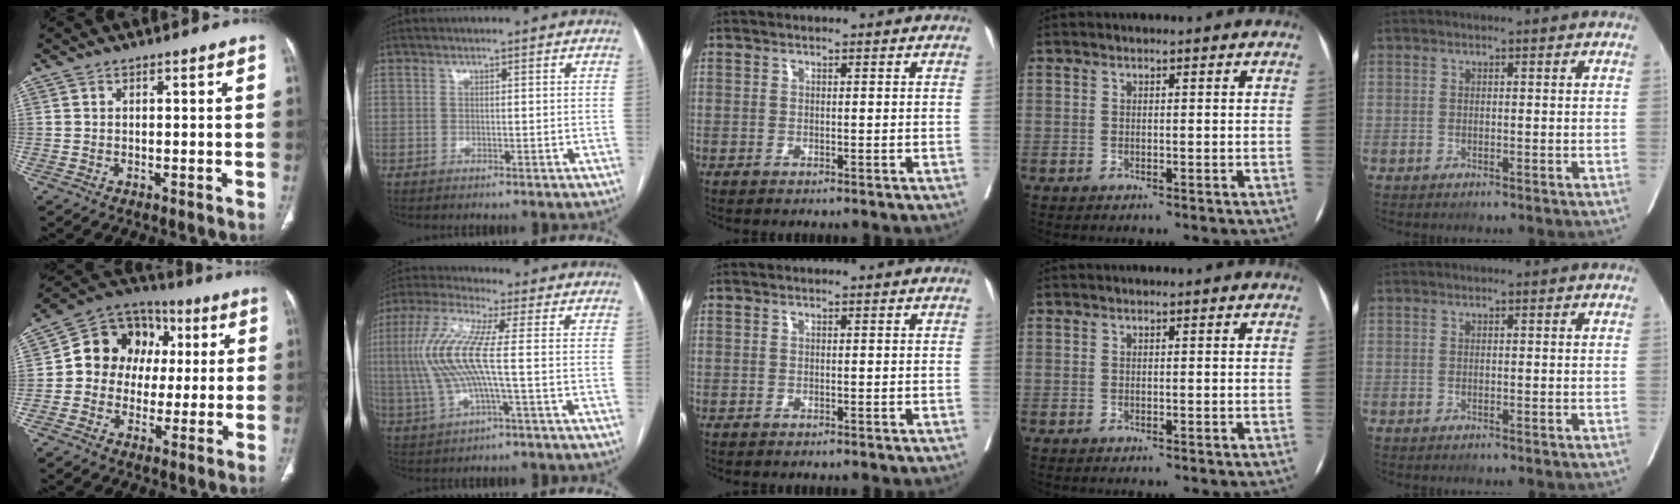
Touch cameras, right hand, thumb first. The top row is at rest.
{"thumb": {"total": 14.2, "force": [1.4, 12.4, 6.8], "torque": [-0.063, 0.027, 0.013]}, "index": {"total": 11.1, "force": [0.0, 1.3, 11.1], "torque": [-0.255, 0.017, -0.004]}}